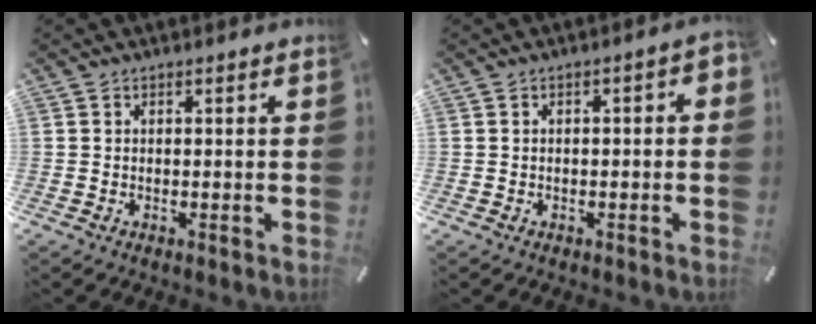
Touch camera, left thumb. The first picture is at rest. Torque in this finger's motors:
{"motor_torque": [-0.01, -0.17, 0.05, 0.52, 0.02]}